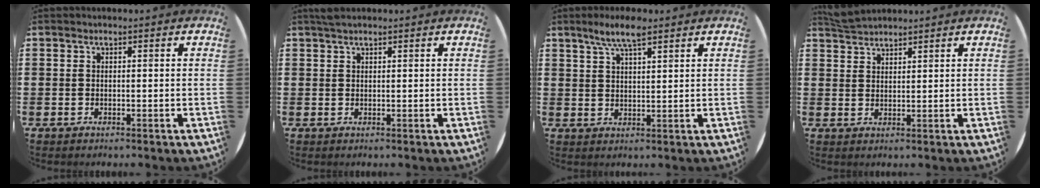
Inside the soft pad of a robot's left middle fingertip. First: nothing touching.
{"total": 0.9, "force": [0.9, 0.1, 0.3], "torque": [-0.006, 0.003, 0.016]}
{"total": 5.3, "force": [3.9, 1.2, 3.3], "torque": [-0.064, 0.000, 0.067]}
{"total": 3.0, "force": [2.9, 0.4, 0.2], "torque": [-0.011, -0.001, 0.057]}